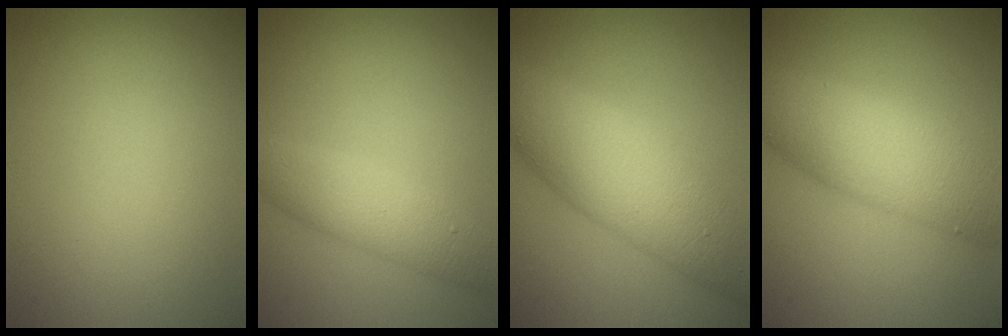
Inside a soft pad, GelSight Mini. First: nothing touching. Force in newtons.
{"total": 3.8, "press": 3.8, "slide": 0.1}
{"total": 8.6, "press": 8.6, "slide": 0.2}
{"total": 7.6, "press": 7.6, "slide": 0.1}